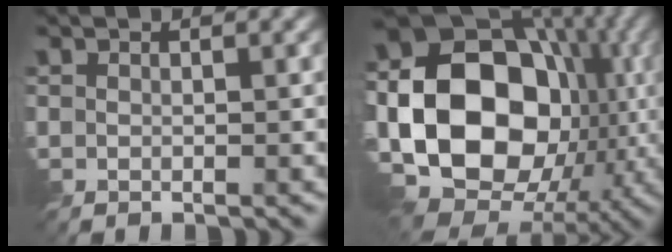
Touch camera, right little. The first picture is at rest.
{"total": 21.5, "force": [-2.3, 16.3, 13.9], "torque": [-0.266, -0.001, -0.047]}